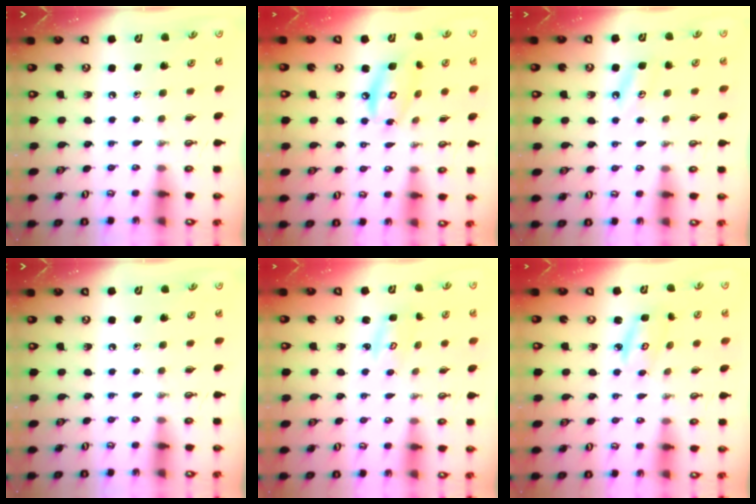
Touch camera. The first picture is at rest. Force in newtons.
{"total": 10.0, "press": 10.0, "slide": 0.8}
{"total": 3.4, "press": 3.3, "slide": 0.7}
{"total": 0.0}
{"total": 2.6, "press": 2.5, "slide": 0.3}
{"total": 3.9, "press": 3.9, "slide": 0.3}